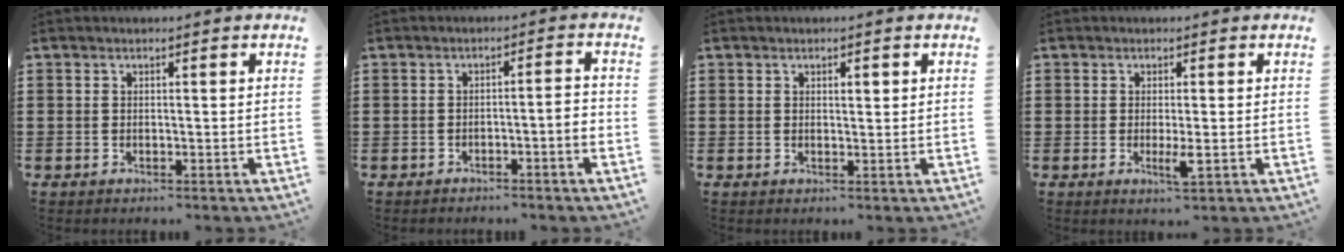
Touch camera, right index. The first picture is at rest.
{"total": 2.8, "force": [-1.6, -0.1, 2.2], "torque": [-0.037, -0.001, -0.032]}
{"total": 1.1, "force": [0.4, 0.5, 0.9], "torque": [-0.016, 0.005, 0.006]}
{"total": 2.4, "force": [-0.4, 0.4, 2.3], "torque": [-0.048, -0.005, -0.009]}